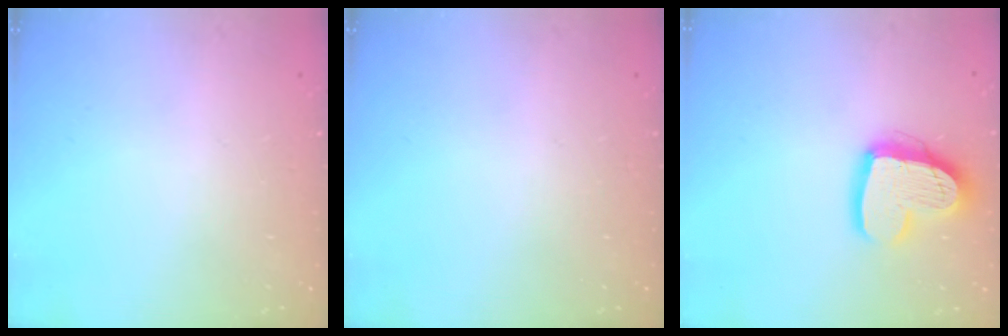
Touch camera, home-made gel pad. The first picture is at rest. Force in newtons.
{"total": 0.0}
{"total": 14.9, "press": 14.8, "slide": 1.4}